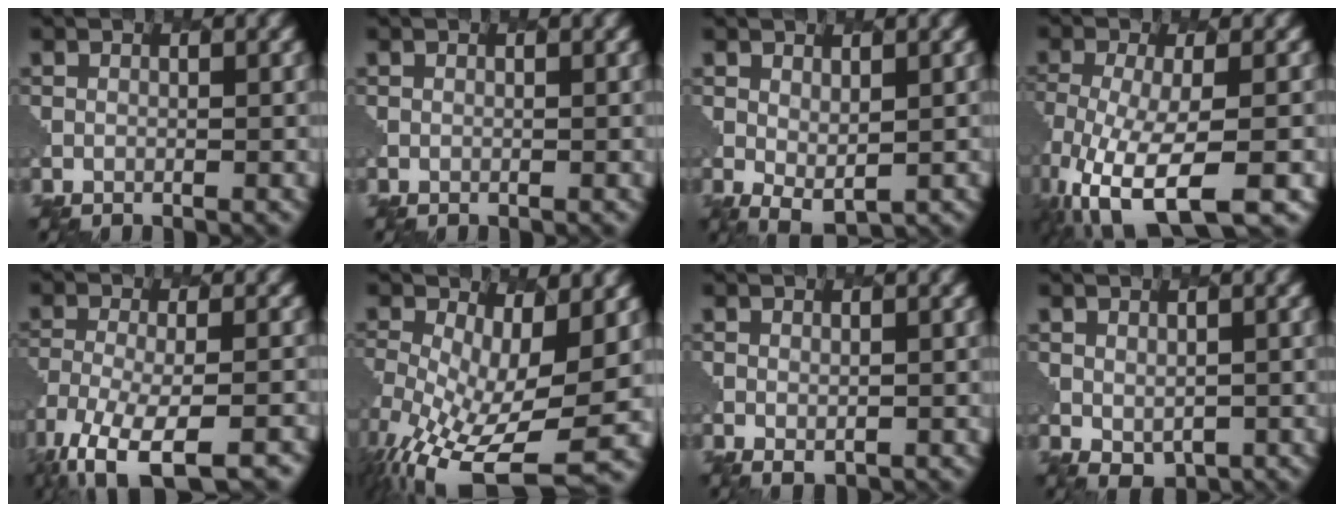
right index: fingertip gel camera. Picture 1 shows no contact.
{"total": 0.0}
{"total": 1.8, "force": [0.7, 1.0, 1.3], "torque": [-0.025, -0.007, 0.017]}
{"total": 10.0, "force": [-5.3, 3.4, 7.8], "torque": [-0.160, -0.024, -0.088]}
{"total": 11.4, "force": [-8.5, 3.7, 6.5], "torque": [-0.126, -0.034, -0.124]}
{"total": 12.2, "force": [-3.3, 5.1, 10.5], "torque": [-0.214, -0.035, -0.039]}
{"total": 0.6, "force": [0.1, 0.5, 0.3], "torque": [-0.003, -0.006, 0.005]}
{"total": 1.7, "force": [0.2, 1.4, 0.9], "torque": [-0.014, -0.011, 0.012]}